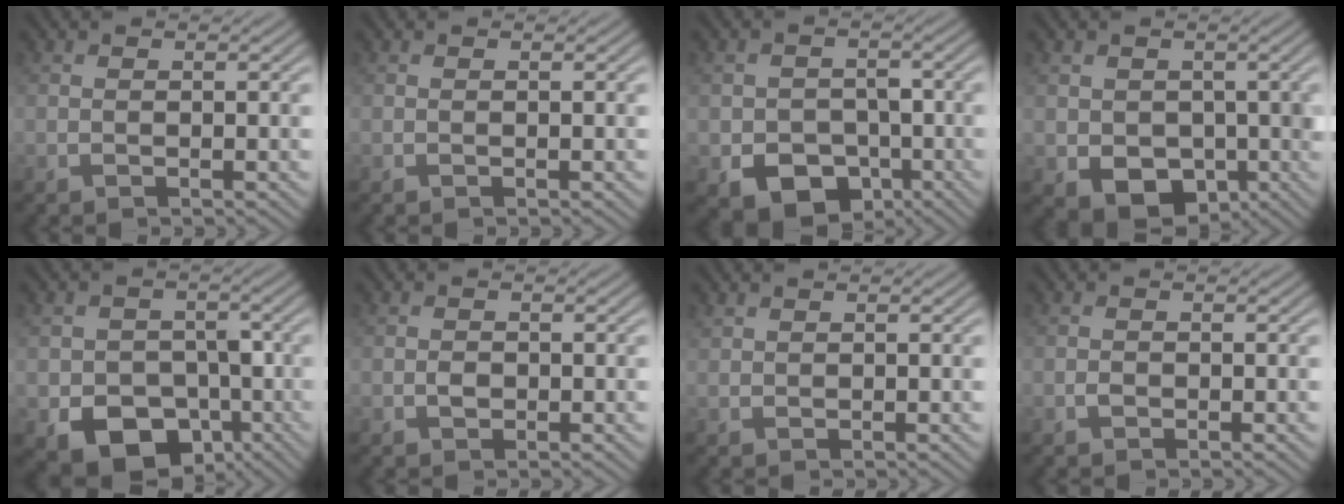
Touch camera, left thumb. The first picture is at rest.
{"total": 0.0}
{"total": 7.8, "force": [-3.3, 6.1, 3.7], "torque": [-0.066, -0.023, -0.053]}
{"total": 5.9, "force": [-0.8, 4.9, 3.2], "torque": [-0.075, -0.026, -0.011]}
{"total": 9.6, "force": [-3.9, 7.5, 4.7], "torque": [-0.078, -0.030, -0.069]}
{"total": 1.2, "force": [-0.3, 0.9, 0.6], "torque": [-0.011, -0.002, -0.010]}
{"total": 0.8, "force": [0.7, 0.3, 0.1], "torque": [-0.007, 0.000, 0.020]}
{"total": 0.7, "force": [-0.4, 0.5, 0.3], "torque": [-0.007, -0.001, -0.007]}